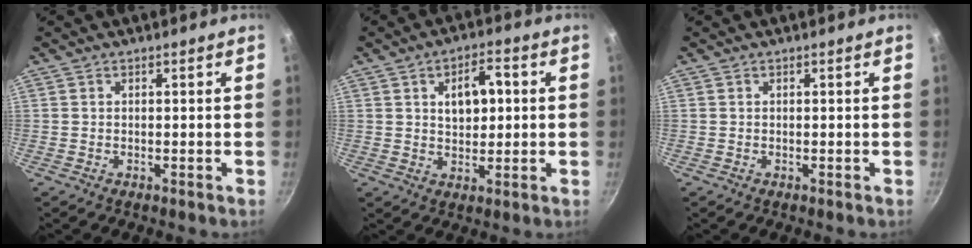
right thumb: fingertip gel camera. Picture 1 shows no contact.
{"total": 7.5, "force": [1.6, 4.3, 5.9], "torque": [-0.069, 0.003, 0.025]}
{"total": 0.0}